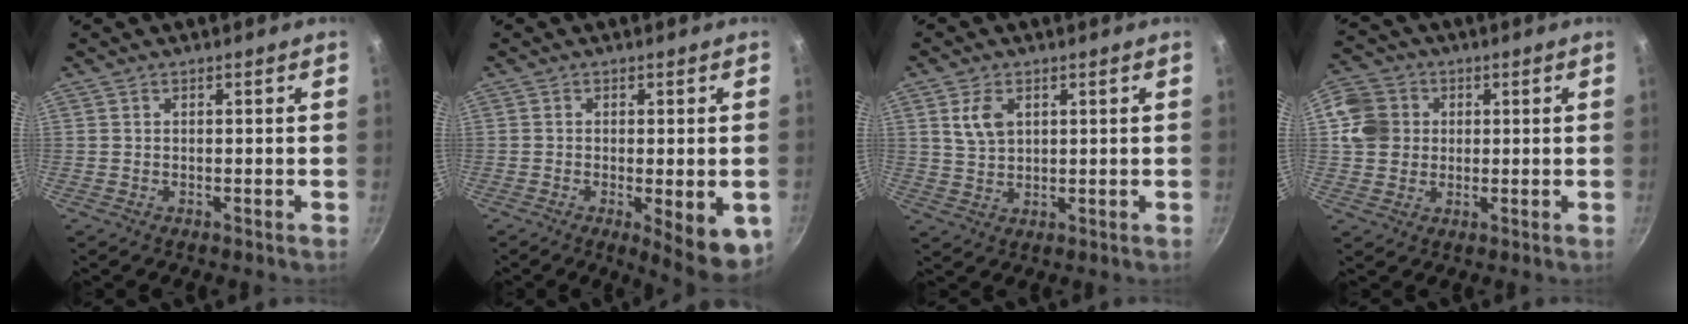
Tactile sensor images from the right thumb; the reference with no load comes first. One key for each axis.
{"total": 9.4, "fx": -2.5, "fy": 2.8, "fz": 8.7, "tx": -0.102, "ty": -0.006, "tz": -0.026}
{"total": 5.3, "fx": 2.0, "fy": 3.3, "fz": 3.6, "tx": -0.061, "ty": -0.005, "tz": 0.041}
{"total": 8.3, "fx": 1.3, "fy": 7.5, "fz": 3.4, "tx": -0.033, "ty": 0.005, "tz": 0.014}